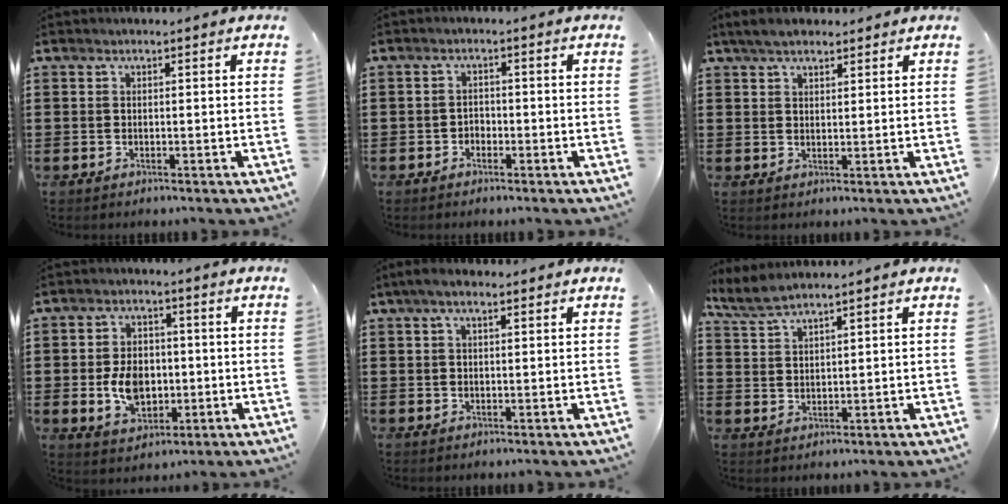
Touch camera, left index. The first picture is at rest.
{"total": 1.4, "force": [-1.1, 0.8, 0.4], "torque": [-0.013, 0.001, -0.026]}
{"total": 3.1, "force": [2.5, 1.2, 1.5], "torque": [-0.036, 0.004, 0.046]}
{"total": 7.1, "force": [-0.8, 5.0, 5.0], "torque": [-0.102, -0.001, -0.022]}
{"total": 2.7, "force": [1.3, 0.9, 2.2], "torque": [-0.044, 0.006, 0.022]}
{"total": 3.3, "force": [2.9, 0.3, 1.6], "torque": [-0.039, -0.003, 0.054]}